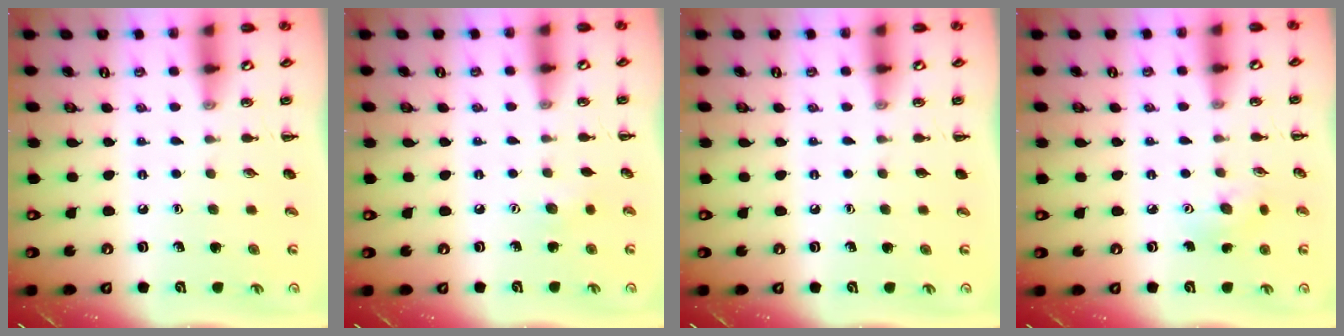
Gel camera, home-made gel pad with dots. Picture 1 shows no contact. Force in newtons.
{"total": 3.0, "press": 2.9, "slide": 0.6}
{"total": 0.0}
{"total": 4.8, "press": 4.6, "slide": 1.1}